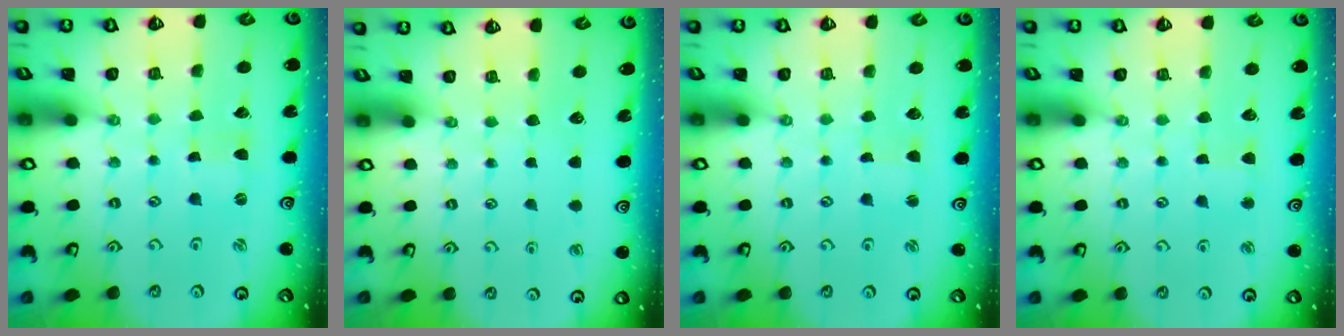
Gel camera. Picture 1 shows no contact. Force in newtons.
{"total": 0.0}
{"total": 1.3, "press": 1.3, "slide": 0.2}
{"total": 2.6, "press": 2.6, "slide": 0.2}